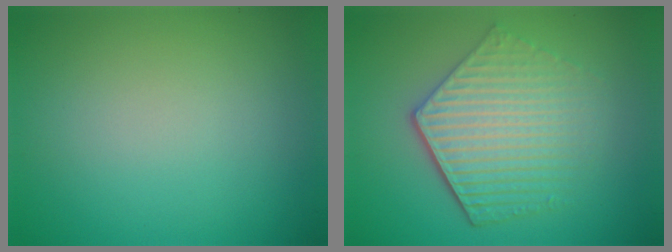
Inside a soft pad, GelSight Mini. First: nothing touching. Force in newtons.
{"total": 6.0, "press": 4.4, "slide": 4.1}